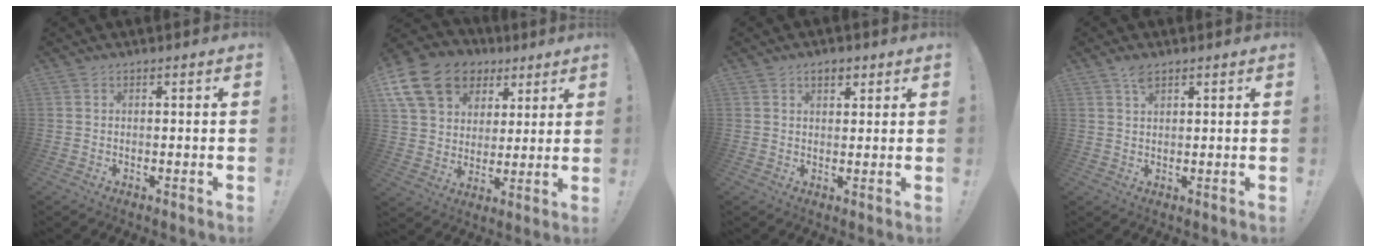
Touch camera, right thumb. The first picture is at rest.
{"total": 17.6, "force": [8.9, 12.8, 8.1], "torque": [-0.132, -0.042, 0.175]}
{"total": 3.5, "force": [1.9, 2.0, 2.0], "torque": [-0.030, 0.000, 0.032]}
{"total": 3.4, "force": [2.4, 1.6, 1.8], "torque": [-0.016, -0.014, 0.038]}